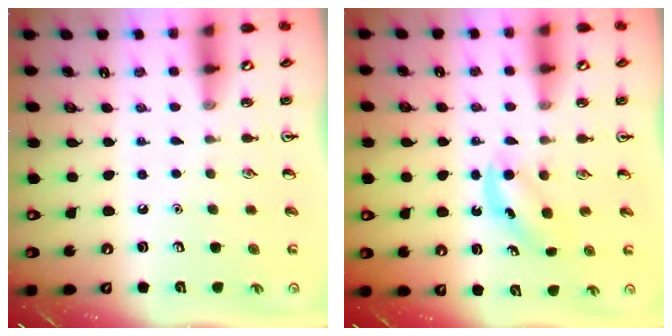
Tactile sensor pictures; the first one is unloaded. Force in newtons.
{"total": 4.0, "press": 4.0, "slide": 0.8}